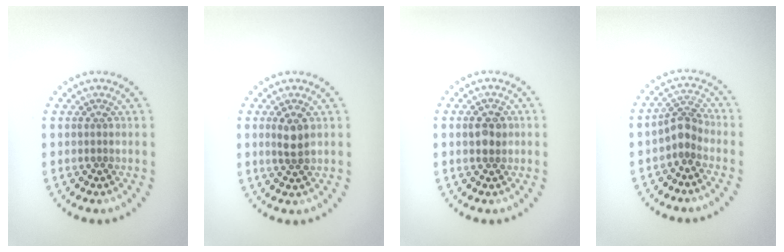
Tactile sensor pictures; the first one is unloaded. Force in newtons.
{"total": 1.9, "press": 1.8, "slide": 0.7}
{"total": 1.8, "press": 1.8, "slide": 0.4}
{"total": 2.4, "press": 1.8, "slide": 1.6}